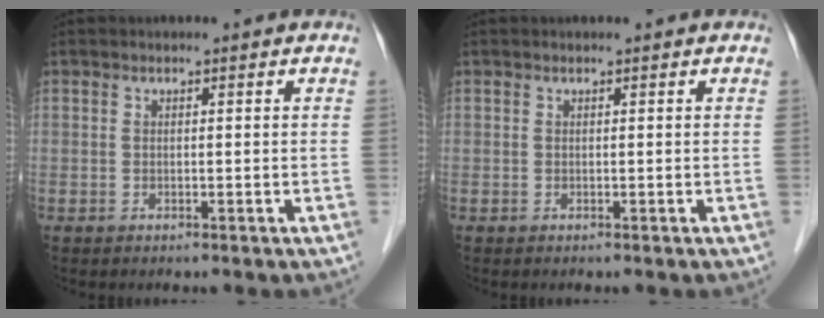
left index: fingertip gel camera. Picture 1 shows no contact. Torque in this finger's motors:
{"motor_torque": [-0.02, 0.02, 0.00, 0.00]}